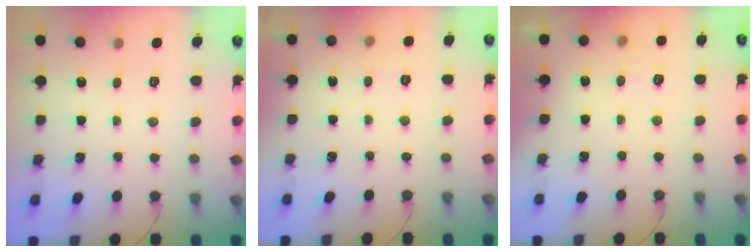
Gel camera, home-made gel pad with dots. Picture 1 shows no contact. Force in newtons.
{"total": 2.0, "press": 1.7, "slide": 1.0}
{"total": 6.0, "press": 5.8, "slide": 1.5}